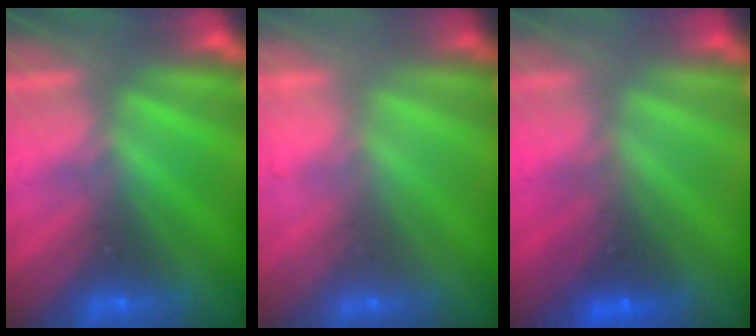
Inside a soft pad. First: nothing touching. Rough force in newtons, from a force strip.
{"total": 2.1}
{"total": 2.1}